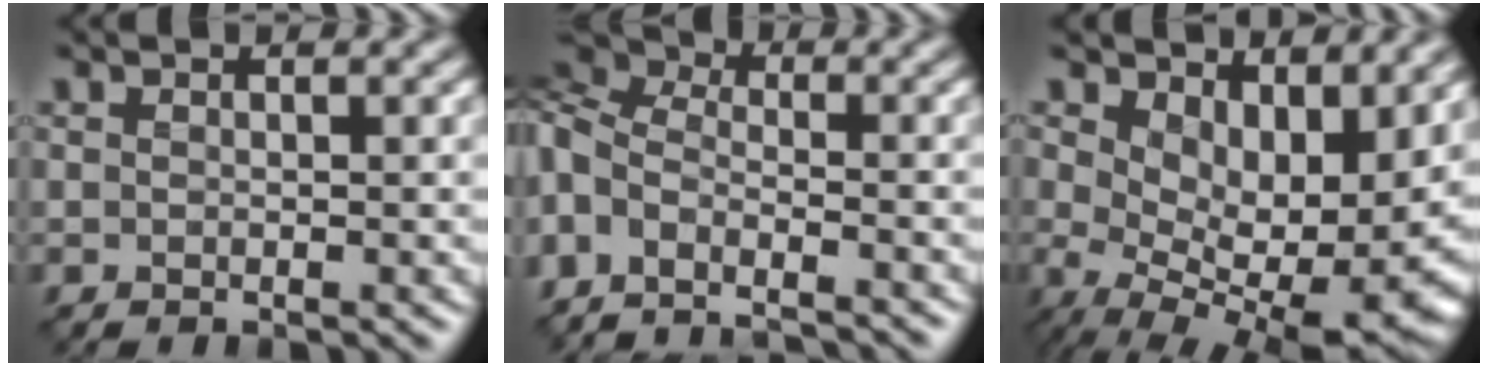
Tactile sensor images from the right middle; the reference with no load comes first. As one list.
[{"total": 6.9, "force": [-4.8, 3.4, 3.6], "torque": [-0.067, -0.001, -0.083]}, {"total": 10.9, "force": [1.5, 6.0, 9.0], "torque": [-0.119, -0.028, 0.045]}]